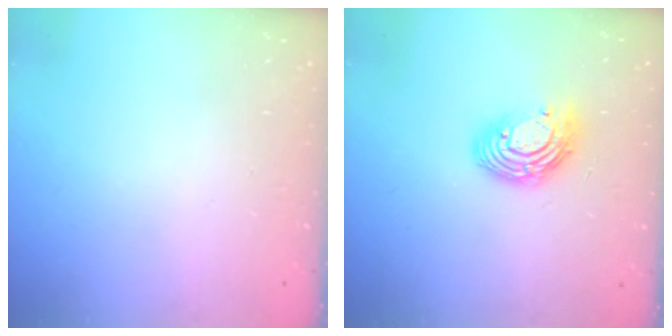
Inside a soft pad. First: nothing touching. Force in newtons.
{"total": 11.2, "press": 11.2, "slide": 1.0}